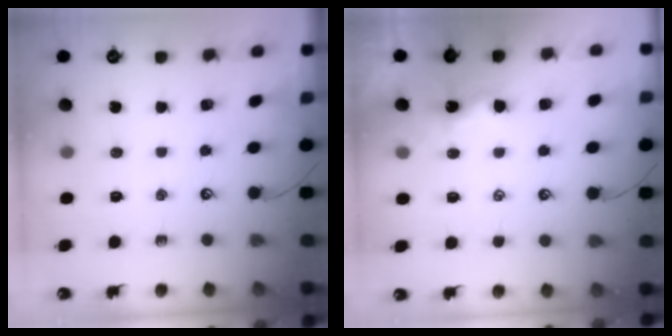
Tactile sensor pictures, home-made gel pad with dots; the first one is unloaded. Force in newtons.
{"total": 1.0, "press": 1.0, "slide": 0.2}